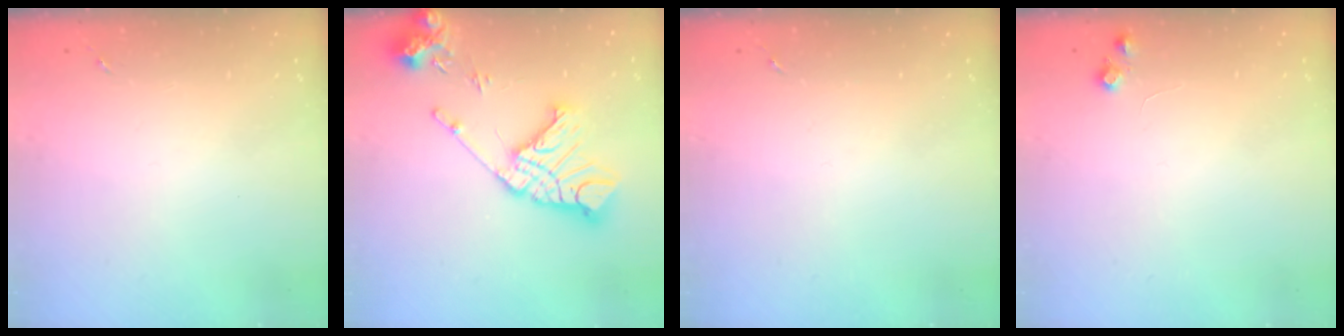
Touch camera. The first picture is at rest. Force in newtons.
{"total": 19.0, "press": 18.8, "slide": 2.3}
{"total": 0.0}
{"total": 5.7, "press": 5.6, "slide": 0.9}